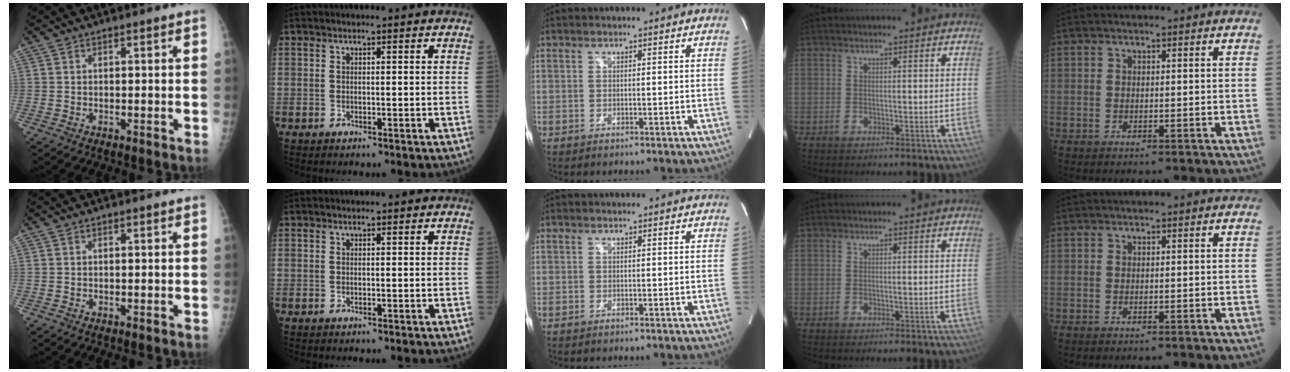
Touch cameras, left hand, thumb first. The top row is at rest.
{}